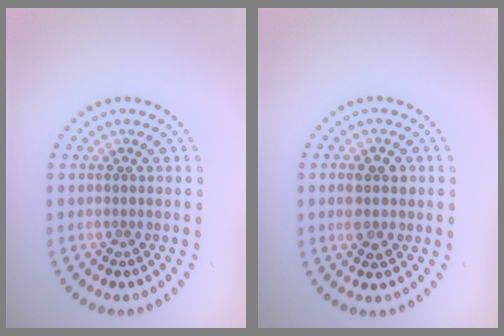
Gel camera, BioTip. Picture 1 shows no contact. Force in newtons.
{"total": 2.9, "press": 2.8, "slide": 0.2}